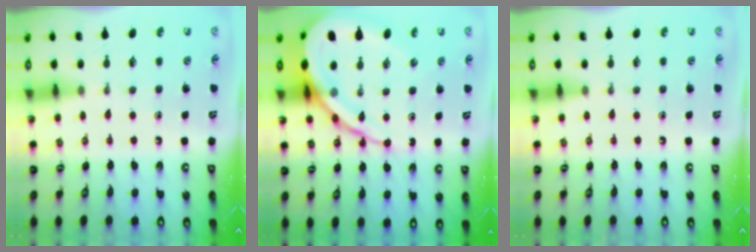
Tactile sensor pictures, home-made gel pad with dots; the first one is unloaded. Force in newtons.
{"total": 18.0, "press": 17.9, "slide": 1.9}
{"total": 0.0}